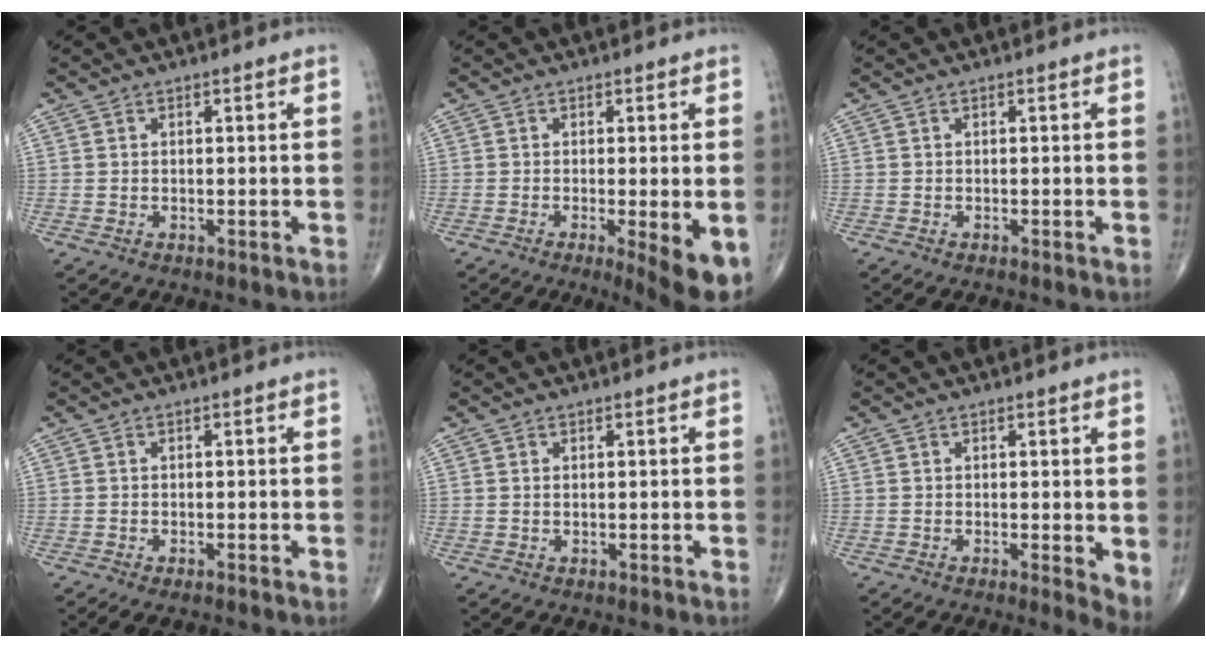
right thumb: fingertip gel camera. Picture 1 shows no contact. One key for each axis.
{"total": 8.6, "fx": -3.1, "fy": 1.7, "fz": 7.8, "tx": -0.105, "ty": -0.023, "tz": -0.046}
{"total": 0.5, "fx": -0.4, "fy": 0.0, "fz": 0.3, "tx": -0.006, "ty": -0.002, "tz": -0.007}
{"total": 1.7, "fx": -1.2, "fy": 0.4, "fz": 1.2, "tx": -0.030, "ty": -0.004, "tz": -0.023}
{"total": 0.0}
{"total": 3.6, "fx": 0.2, "fy": 1.1, "fz": 3.5, "tx": -0.047, "ty": -0.012, "tz": 0.001}